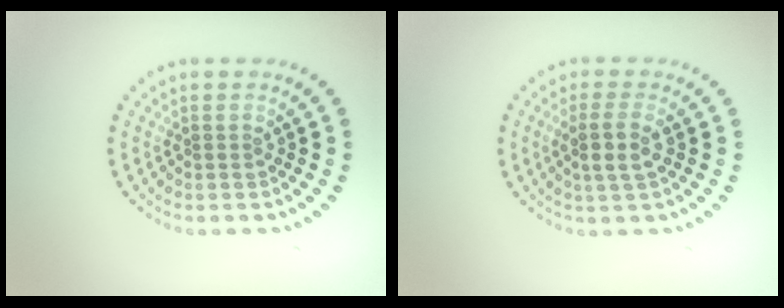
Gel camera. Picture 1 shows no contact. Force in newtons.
{"total": 2.5, "press": 2.2, "slide": 1.2}